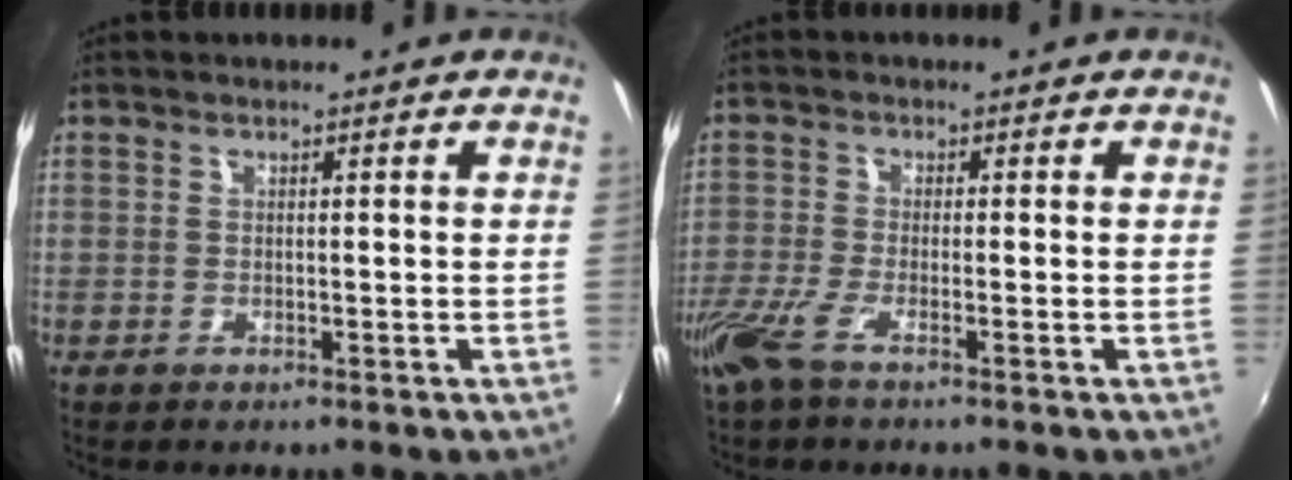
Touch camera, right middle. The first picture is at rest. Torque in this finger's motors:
{"motor_torque": [0.79, -0.68, 0.31, 0.11]}